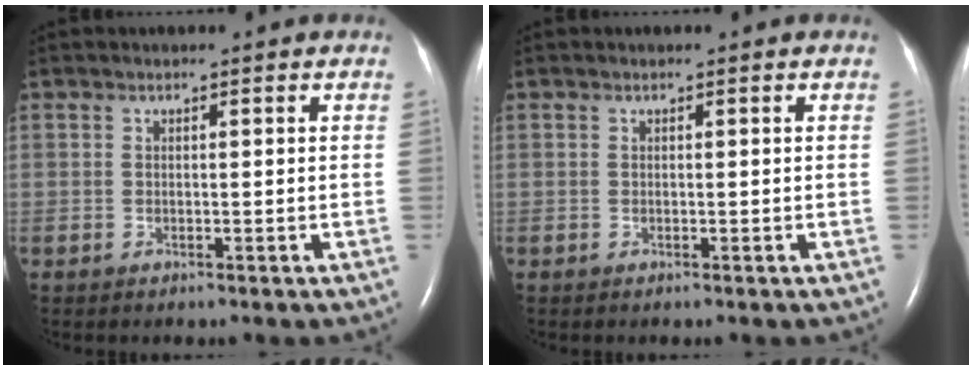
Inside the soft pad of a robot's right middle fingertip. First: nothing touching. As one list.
[{"total": 0.0}]